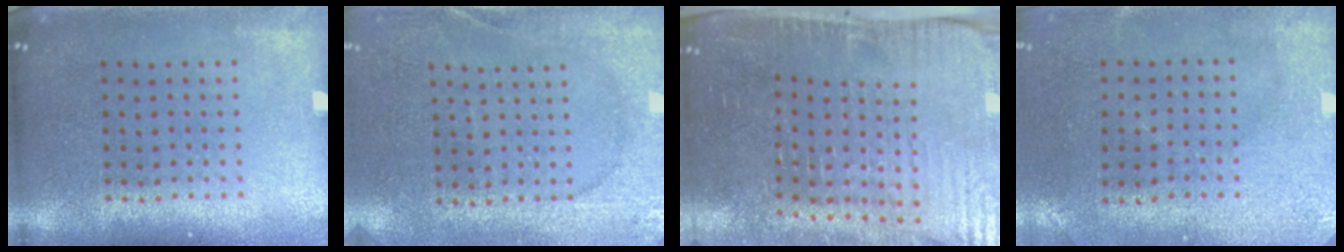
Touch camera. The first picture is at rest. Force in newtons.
{"total": 2.6, "press": 2.5, "slide": 0.6}
{"total": 4.8, "press": 4.1, "slide": 2.4}
{"total": 3.0, "press": 2.3, "slide": 1.9}